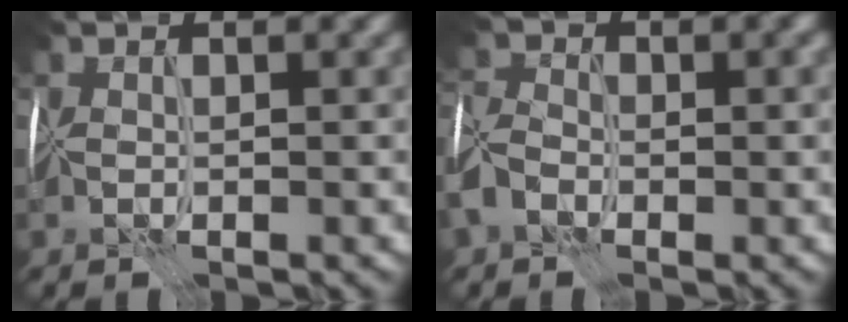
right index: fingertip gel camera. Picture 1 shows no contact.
{"total": 3.4, "force": [-1.5, 2.4, 1.9], "torque": [-0.041, 0.010, -0.042]}